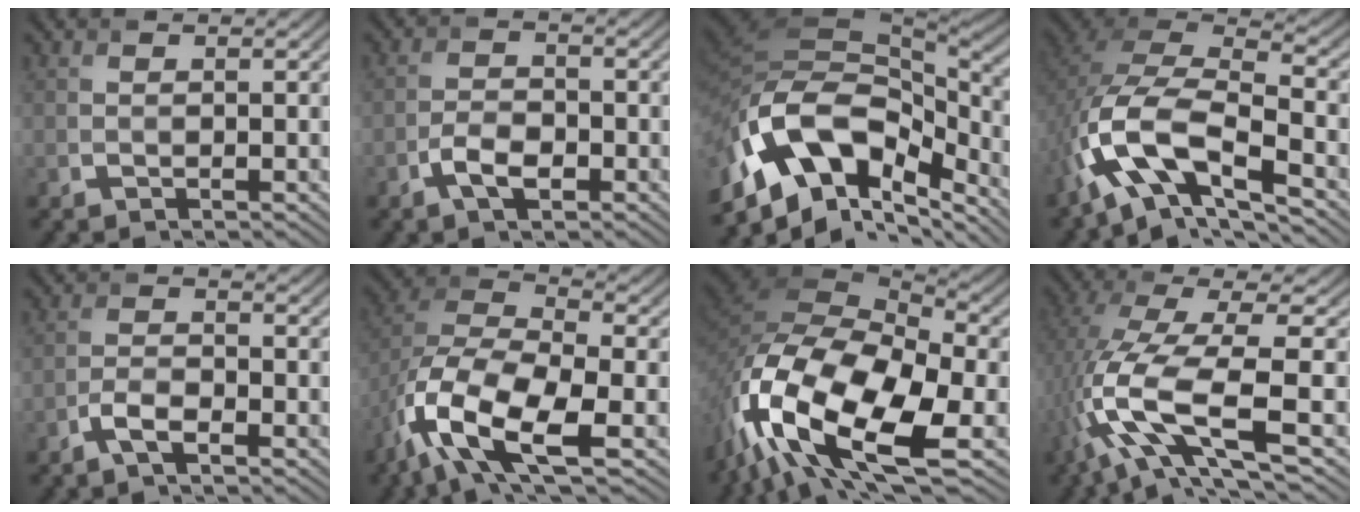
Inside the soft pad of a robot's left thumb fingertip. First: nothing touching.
{"total": 3.8, "force": [-2.0, 1.9, 2.6], "torque": [-0.052, 0.001, -0.043]}
{"total": 16.5, "force": [-7.6, 8.7, 11.8], "torque": [-0.280, -0.026, -0.123]}
{"total": 14.0, "force": [-6.4, 6.2, 10.8], "torque": [-0.231, -0.013, -0.127]}
{"total": 3.0, "force": [-2.0, 1.0, 2.0], "torque": [-0.048, 0.003, -0.046]}
{"total": 13.7, "force": [-6.8, 5.7, 10.5], "torque": [-0.232, -0.021, -0.138]}
{"total": 19.4, "force": [-8.3, 9.4, 14.7], "torque": [-0.347, -0.053, -0.133]}
{"total": 12.6, "force": [-2.9, 3.8, 11.6], "torque": [-0.255, -0.006, -0.054]}